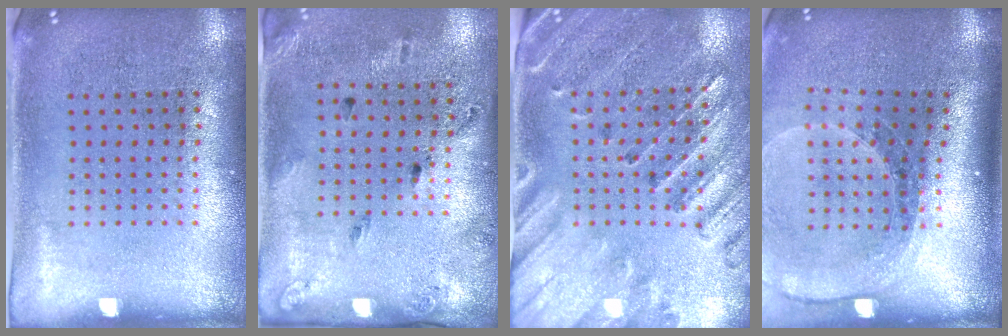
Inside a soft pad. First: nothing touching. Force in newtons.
{"total": 1.8, "press": 1.1, "slide": 1.5}
{"total": 2.6, "press": 2.4, "slide": 1.1}
{"total": 1.8, "press": 1.6, "slide": 0.7}